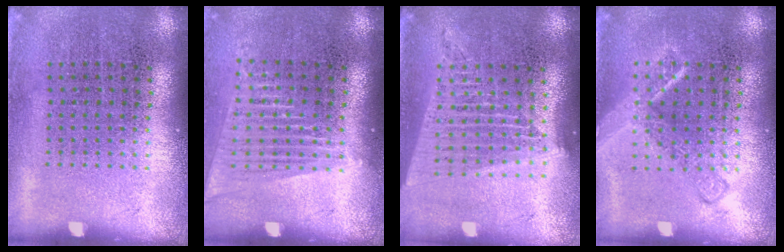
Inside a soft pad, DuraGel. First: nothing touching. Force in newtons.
{"total": 1.5, "press": 1.3, "slide": 0.8}
{"total": 1.7, "press": 1.6, "slide": 0.7}
{"total": 2.3, "press": 2.3, "slide": 0.3}